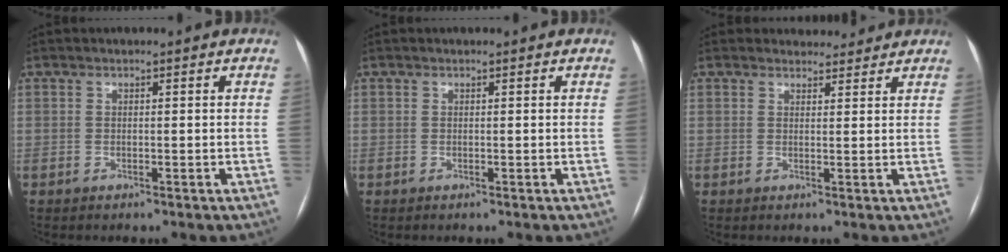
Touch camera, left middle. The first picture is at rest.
{"total": 0.6, "force": [0.6, 0.1, 0.2], "torque": [-0.004, 0.017, 0.011]}
{"total": 3.7, "force": [3.4, 1.3, 0.0], "torque": [0.004, 0.008, 0.039]}